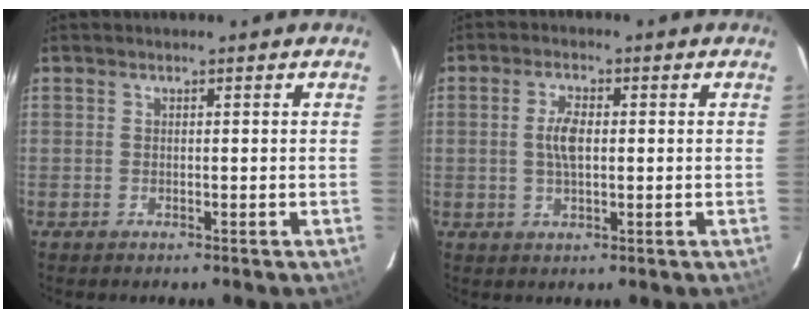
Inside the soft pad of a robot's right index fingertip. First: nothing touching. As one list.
[{"total": 4.4, "force": [0.2, 2.0, 3.9], "torque": [-0.076, 0.003, 0.006]}]